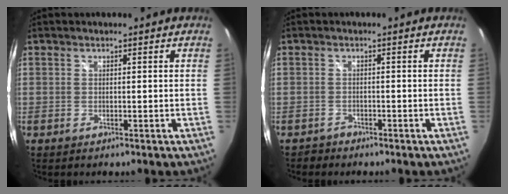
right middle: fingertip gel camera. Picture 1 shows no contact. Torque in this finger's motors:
{"motor_torque": [-0.51, -0.23, -0.06, -0.01]}